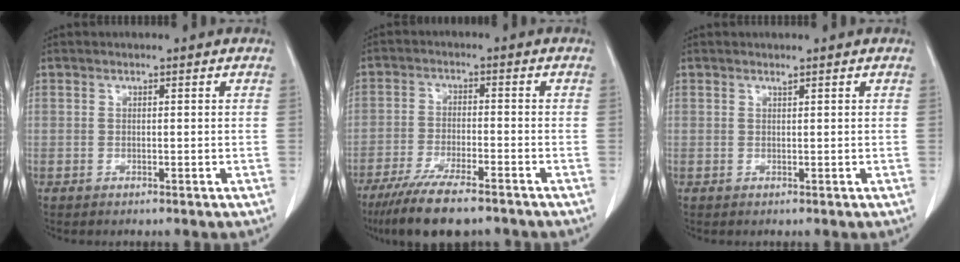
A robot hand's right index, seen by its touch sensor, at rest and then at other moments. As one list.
[{"total": 11.1, "force": [-8.7, 2.0, 6.6], "torque": [-0.112, -0.025, -0.143]}, {"total": 0.0}]